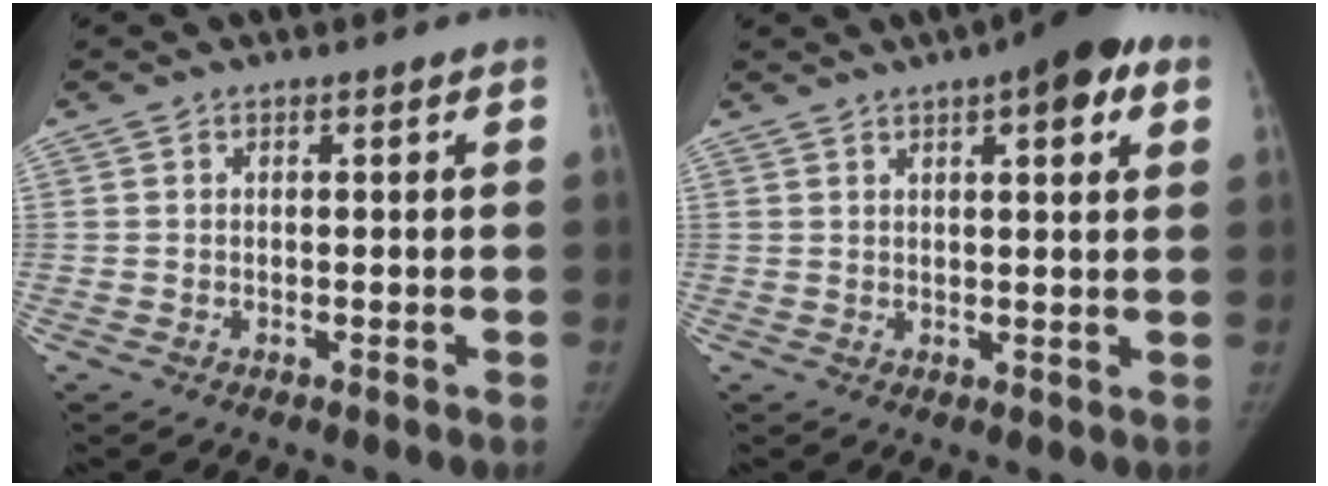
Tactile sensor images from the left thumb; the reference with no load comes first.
{"total": 9.2, "force": [4.5, 2.7, 7.5], "torque": [-0.085, -0.001, 0.053]}